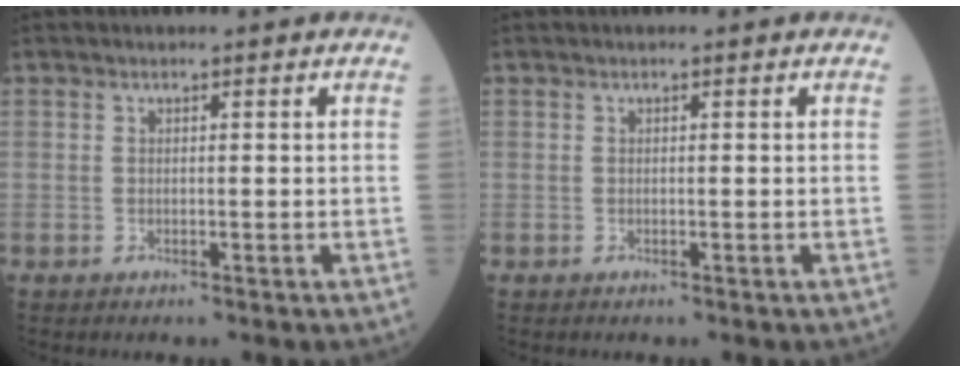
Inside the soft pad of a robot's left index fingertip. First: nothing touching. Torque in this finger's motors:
{"motor_torque": [0.00, 0.00, 0.00, 0.00]}